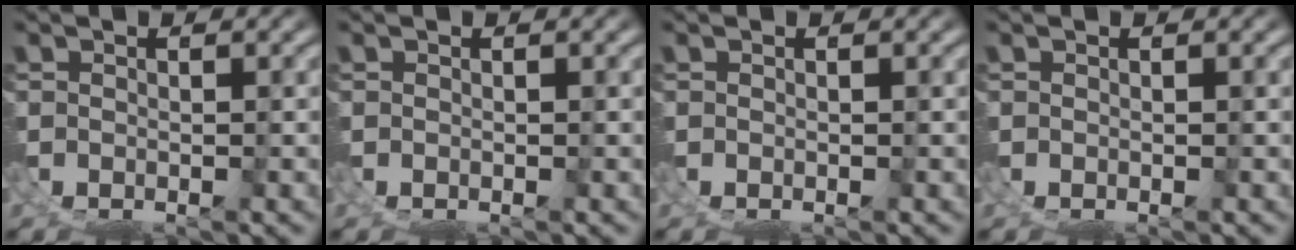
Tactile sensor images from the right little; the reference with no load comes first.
{"total": 2.2, "force": [-0.2, -2.1, -0.5], "torque": [0.026, -0.009, 0.009]}
{"total": 0.0}
{"total": 0.0}